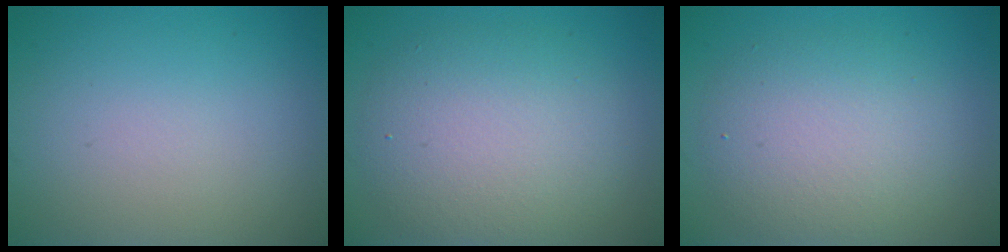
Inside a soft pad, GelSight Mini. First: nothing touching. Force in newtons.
{"total": 6.7, "press": 6.7, "slide": 0.2}
{"total": 4.9, "press": 4.9, "slide": 0.3}